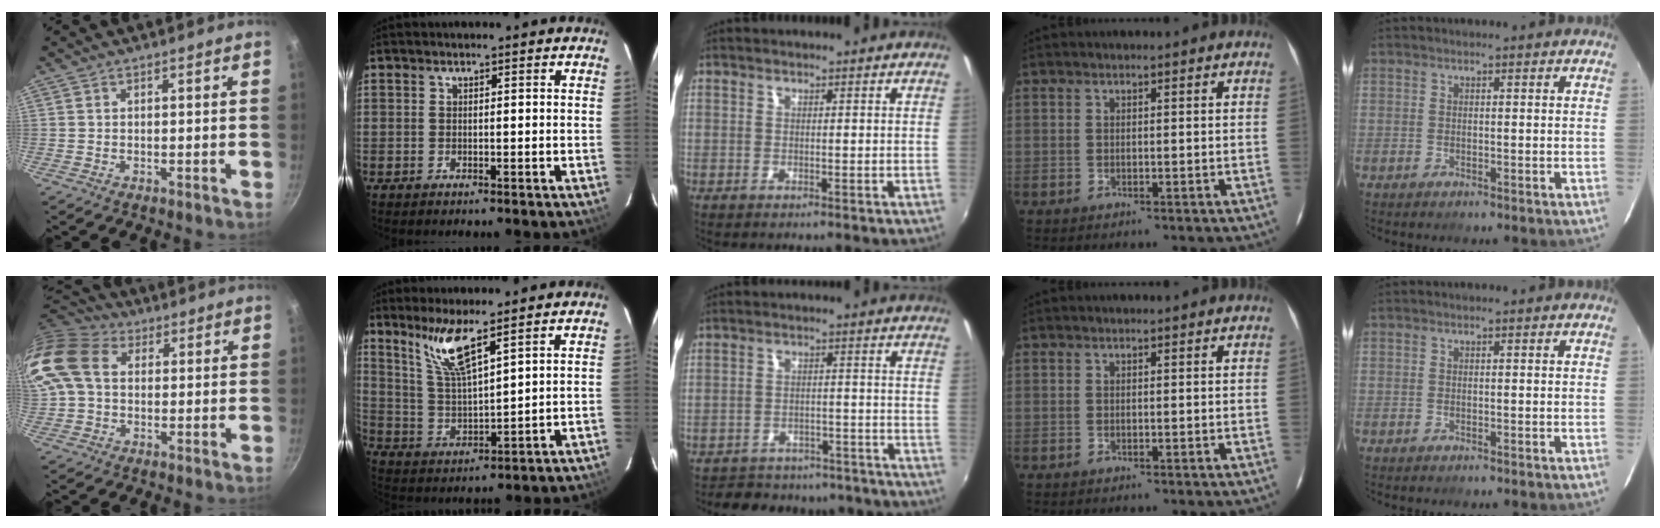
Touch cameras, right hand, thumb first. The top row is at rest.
{"thumb": {"total": 13.8, "force": [2.3, 10.1, 9.1], "torque": [-0.177, 0.023, 0.027]}, "index": {"total": 8.8, "force": [6.3, 0.8, 6.1], "torque": [-0.116, -0.003, 0.135]}, "middle": {"total": 17.7, "force": [-15.4, 7.0, 5.2], "torque": [-0.115, 0.024, -0.184]}}